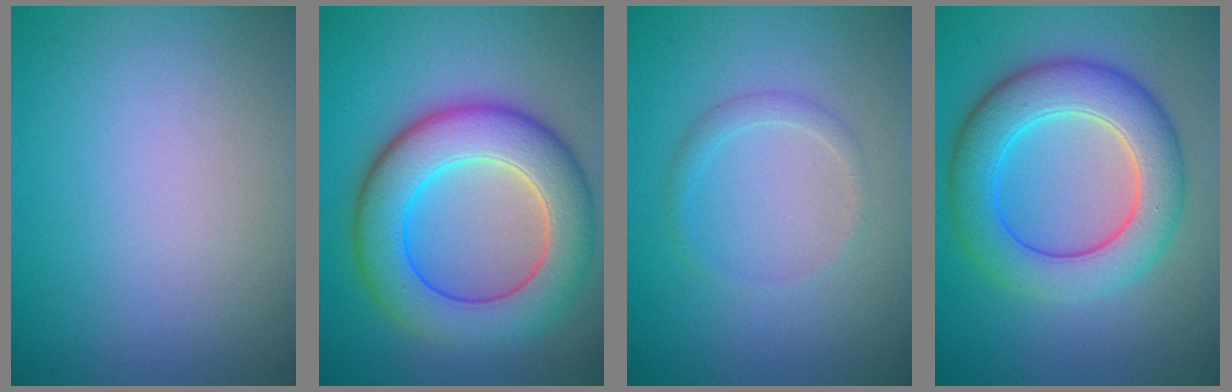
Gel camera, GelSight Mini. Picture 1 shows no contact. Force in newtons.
{"total": 9.1, "press": 9.1, "slide": 0.4}
{"total": 1.3, "press": 1.3, "slide": 0.1}
{"total": 7.4, "press": 7.4, "slide": 0.0}